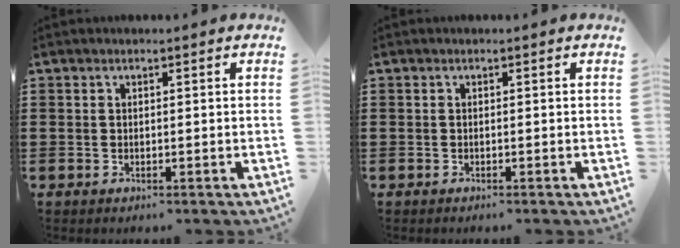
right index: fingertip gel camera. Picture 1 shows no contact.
{"total": 0.0}